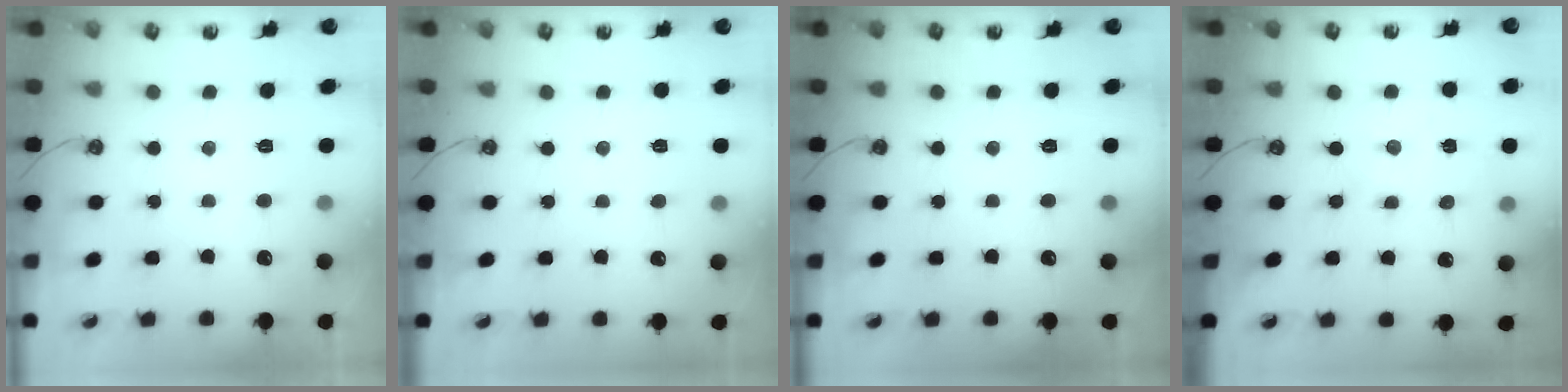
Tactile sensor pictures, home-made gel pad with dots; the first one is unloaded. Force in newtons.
{"total": 2.6, "press": 2.6, "slide": 0.4}
{"total": 0.0}
{"total": 0.0}